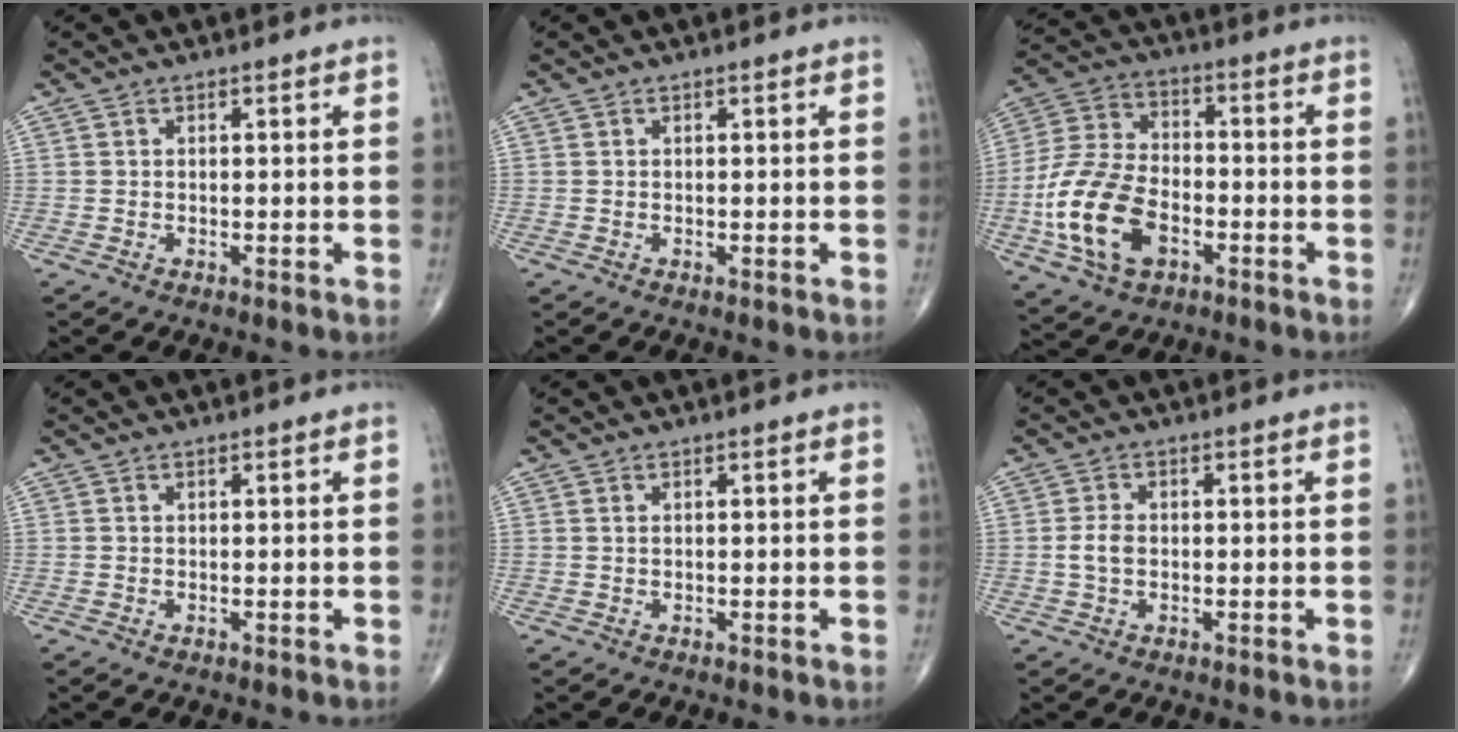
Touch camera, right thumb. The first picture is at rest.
{"total": 0.0}
{"total": 16.8, "force": [-5.1, 10.4, 12.2], "torque": [-0.235, 0.022, -0.099]}
{"total": 0.0}
{"total": 0.6, "force": [0.2, 0.3, 0.4], "torque": [-0.010, 0.003, 0.005]}
{"total": 2.9, "force": [-0.2, 1.9, 2.2], "torque": [-0.047, 0.005, -0.006]}